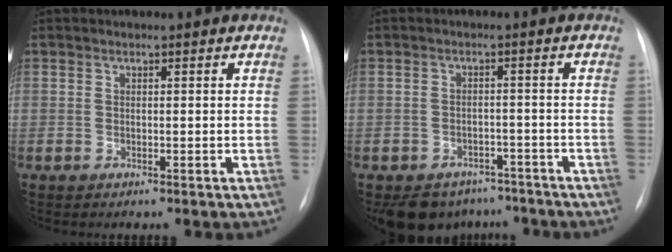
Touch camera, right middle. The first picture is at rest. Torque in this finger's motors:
{"motor_torque": [0.07, -0.17, 0.00, 0.03]}